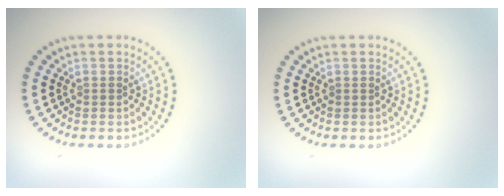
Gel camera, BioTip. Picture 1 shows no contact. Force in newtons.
{"total": 0.0}